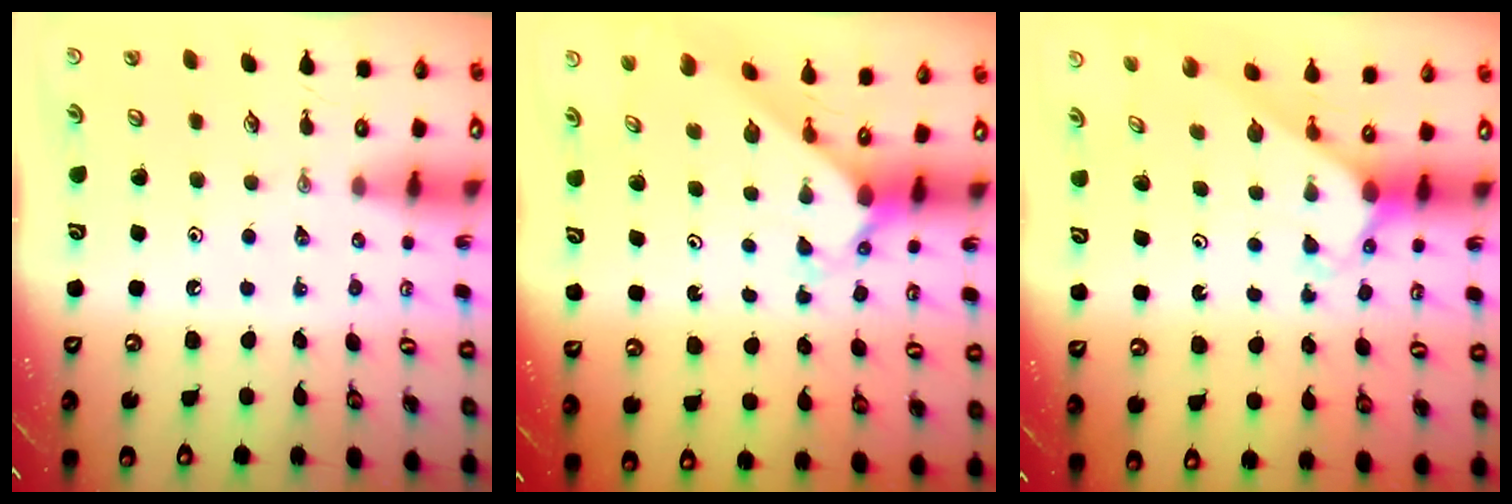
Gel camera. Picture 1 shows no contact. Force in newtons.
{"total": 2.5, "press": 2.5, "slide": 0.3}
{"total": 2.3, "press": 2.3, "slide": 0.1}